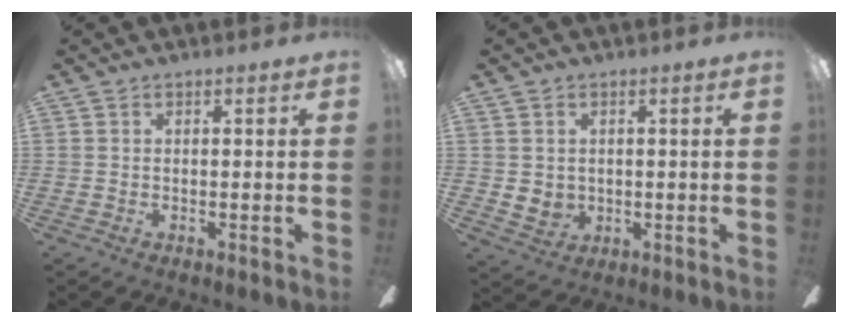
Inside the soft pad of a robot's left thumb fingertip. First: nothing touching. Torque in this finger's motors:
{"motor_torque": [0.08, 0.41, -0.11, 0.14, 0.05]}